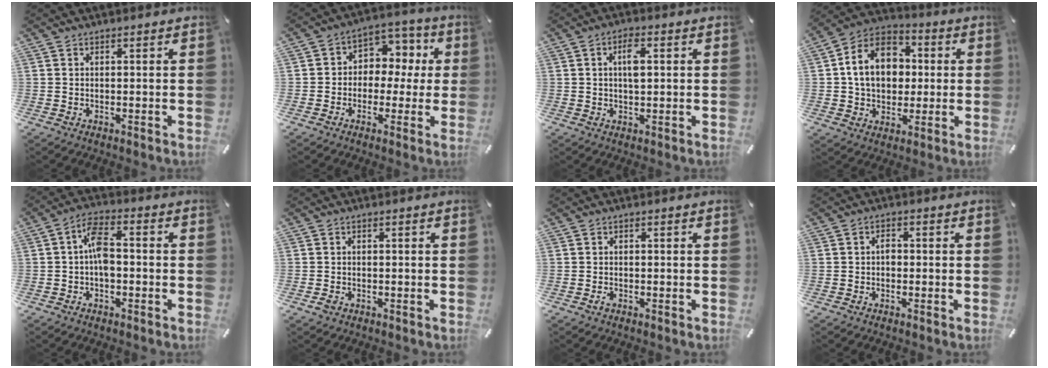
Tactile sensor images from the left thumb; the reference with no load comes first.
{"total": 7.9, "force": [-0.1, 7.3, 3.1], "torque": [-0.040, -0.003, -0.002]}
{"total": 4.8, "force": [1.1, 2.1, 4.2], "torque": [-0.064, 0.000, 0.011]}
{"total": 14.3, "force": [0.9, 11.6, 8.4], "torque": [-0.162, 0.011, 0.015]}
{"total": 7.1, "force": [-1.1, 3.9, 5.8], "torque": [-0.122, 0.013, -0.021]}
{"total": 1.3, "force": [-0.6, 0.9, 0.6], "torque": [-0.011, 0.003, -0.012]}
{"total": 1.1, "force": [-0.6, 0.6, 0.7], "torque": [-0.014, 0.001, -0.012]}
{"total": 1.9, "force": [-0.5, 1.3, 1.3], "torque": [-0.028, 0.006, -0.011]}